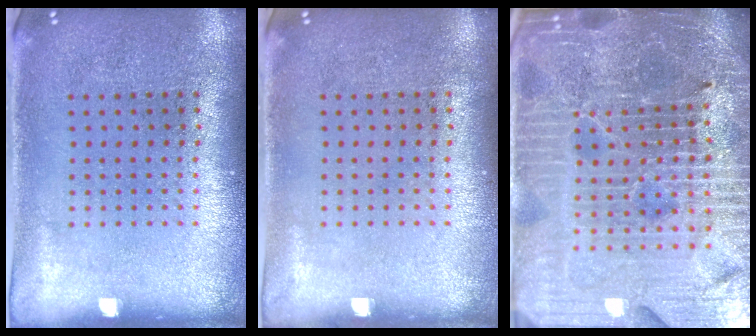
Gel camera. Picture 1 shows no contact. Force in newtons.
{"total": 0.0}
{"total": 6.1, "press": 5.5, "slide": 2.5}